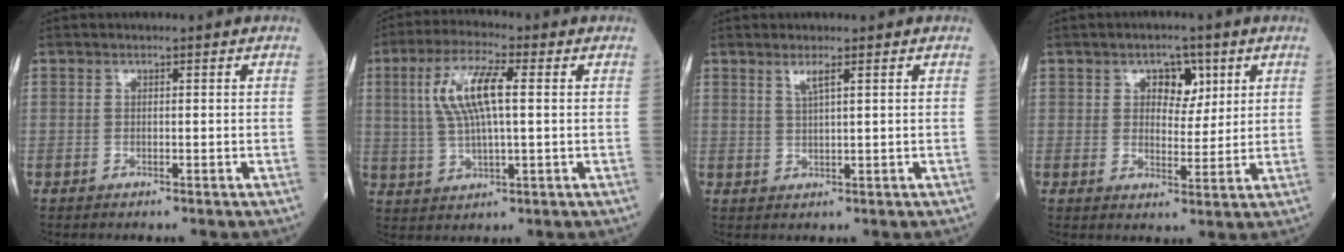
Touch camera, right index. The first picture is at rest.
{"total": 9.5, "force": [1.9, 2.1, 9.1], "torque": [-0.193, 0.014, 0.039]}
{"total": 2.0, "force": [1.2, -0.1, 1.6], "torque": [-0.038, -0.002, 0.024]}
{"total": 5.0, "force": [2.1, 3.1, 3.3], "torque": [-0.041, 0.010, 0.032]}